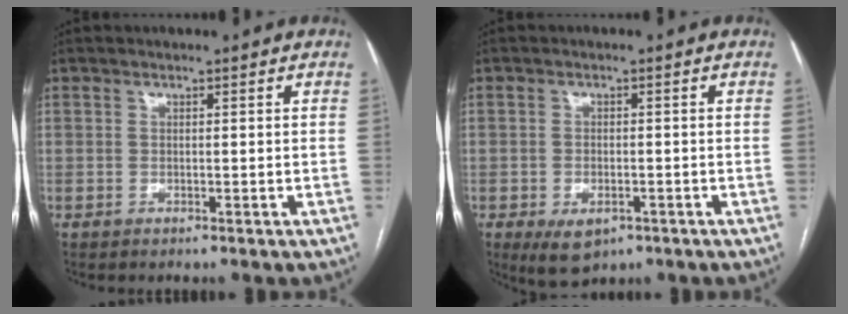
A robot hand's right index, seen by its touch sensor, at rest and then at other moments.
{"total": 5.1, "force": [-2.5, 3.0, 3.2], "torque": [-0.056, -0.004, -0.028]}